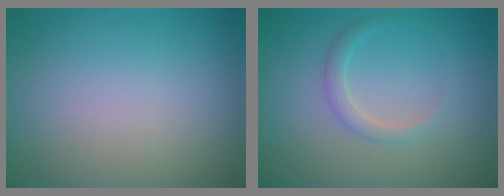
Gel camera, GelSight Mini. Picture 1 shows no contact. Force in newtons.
{"total": 1.4, "press": 1.4, "slide": 0.0}